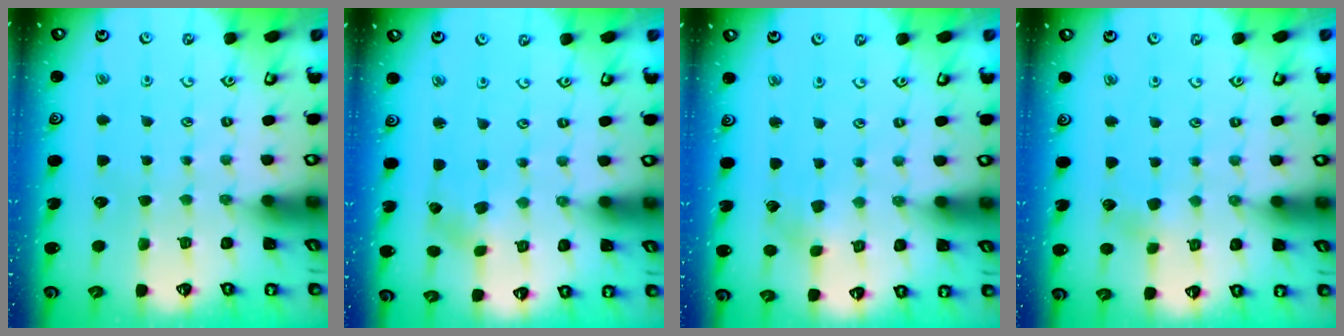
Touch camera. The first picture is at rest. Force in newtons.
{"total": 2.9, "press": 2.9, "slide": 0.4}
{"total": 2.3, "press": 2.3, "slide": 0.6}
{"total": 3.0, "press": 2.9, "slide": 0.7}